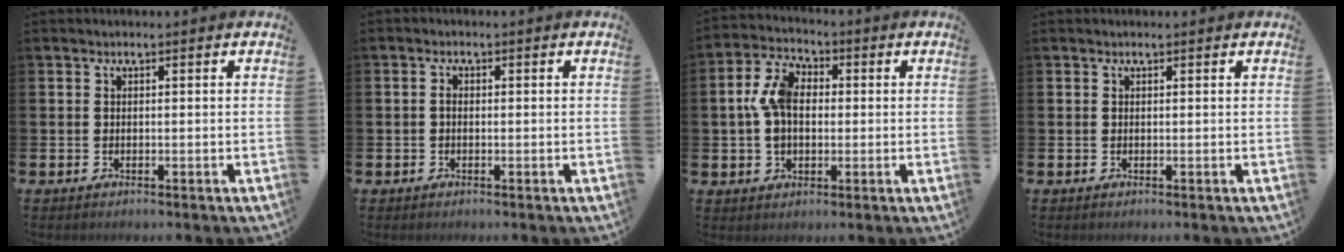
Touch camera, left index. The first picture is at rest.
{"total": 1.2, "force": [-0.1, 0.9, 0.8], "torque": [0.000, -0.001, -0.006]}
{"total": 6.9, "force": [1.1, 4.7, 4.9], "torque": [-0.122, 0.015, 0.016]}
{"total": 0.0}